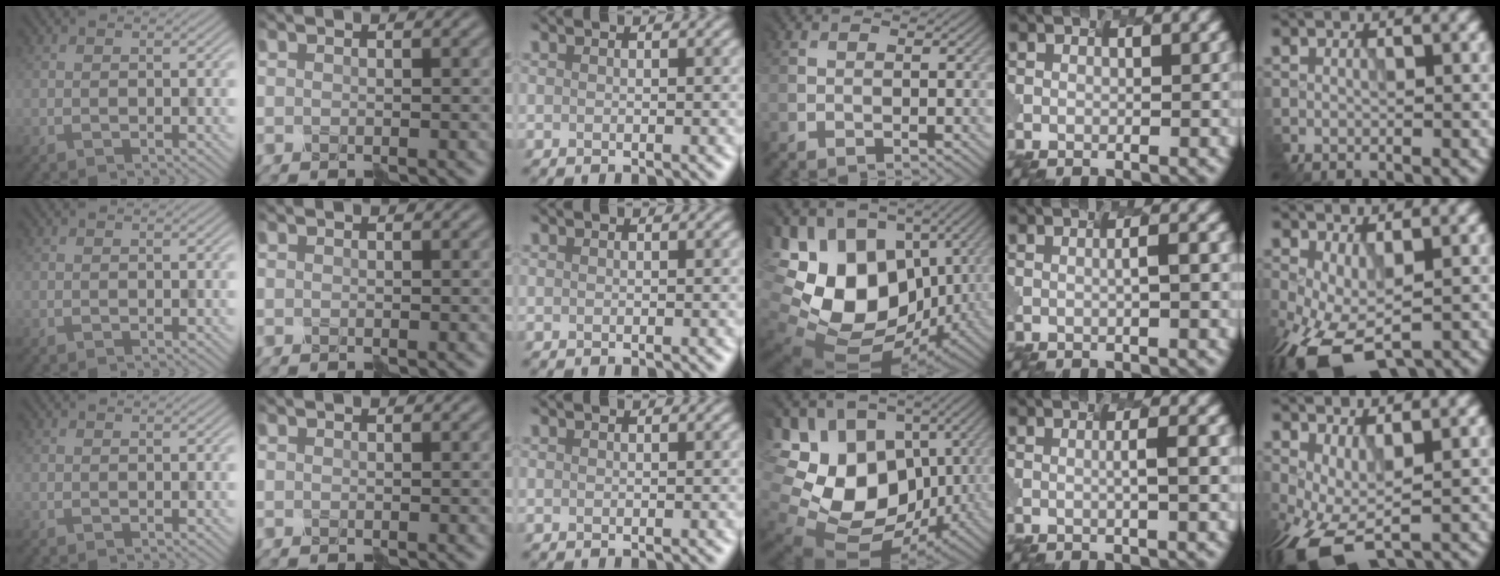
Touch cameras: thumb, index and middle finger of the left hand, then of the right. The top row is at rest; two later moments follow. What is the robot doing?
{"motion": "disassemble", "object": "velcro strap"}